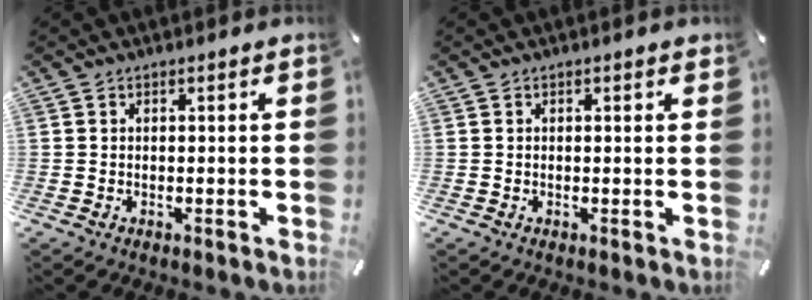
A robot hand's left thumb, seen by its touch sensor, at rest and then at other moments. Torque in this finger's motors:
{"motor_torque": [0.01, -0.41, -0.19, 0.00, -0.04]}